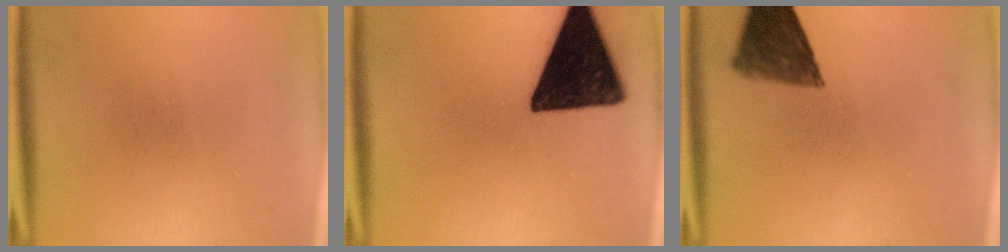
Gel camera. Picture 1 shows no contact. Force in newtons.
{"total": 17.6}
{"total": 9.4}